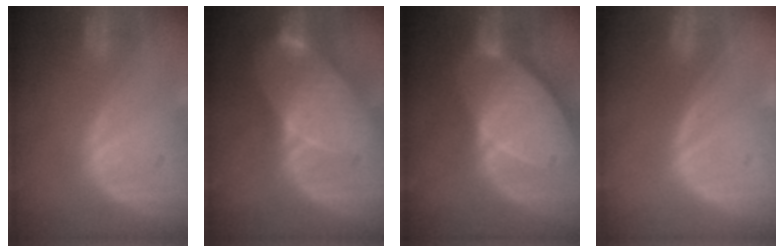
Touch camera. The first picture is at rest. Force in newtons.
{"total": 8.2, "press": 7.9, "slide": 2.2}
{"total": 10.5, "press": 9.2, "slide": 5.0}
{"total": 0.0}